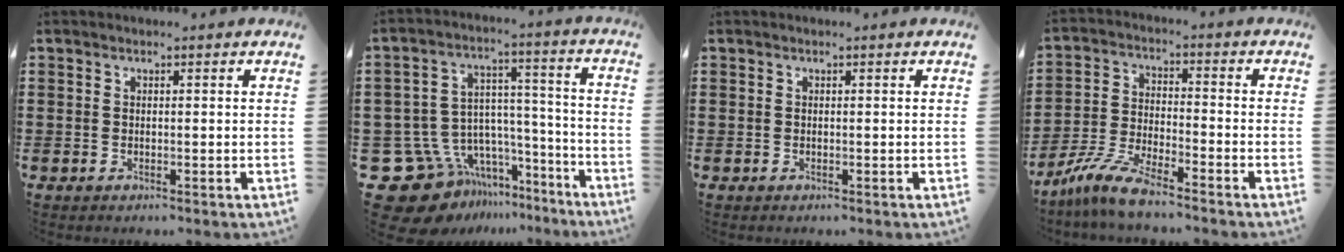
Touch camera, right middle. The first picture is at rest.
{"total": 12.1, "force": [-8.7, 7.8, 3.2], "torque": [-0.098, 0.017, -0.160]}
{"total": 0.0}
{"total": 7.3, "force": [-6.4, 0.6, 3.6], "torque": [-0.095, -0.008, -0.129]}